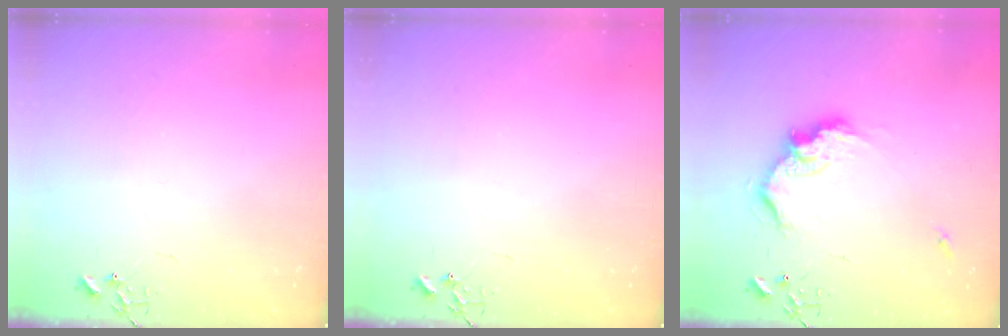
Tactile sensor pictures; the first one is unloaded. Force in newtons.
{"total": 0.0}
{"total": 14.4, "press": 14.3, "slide": 1.2}